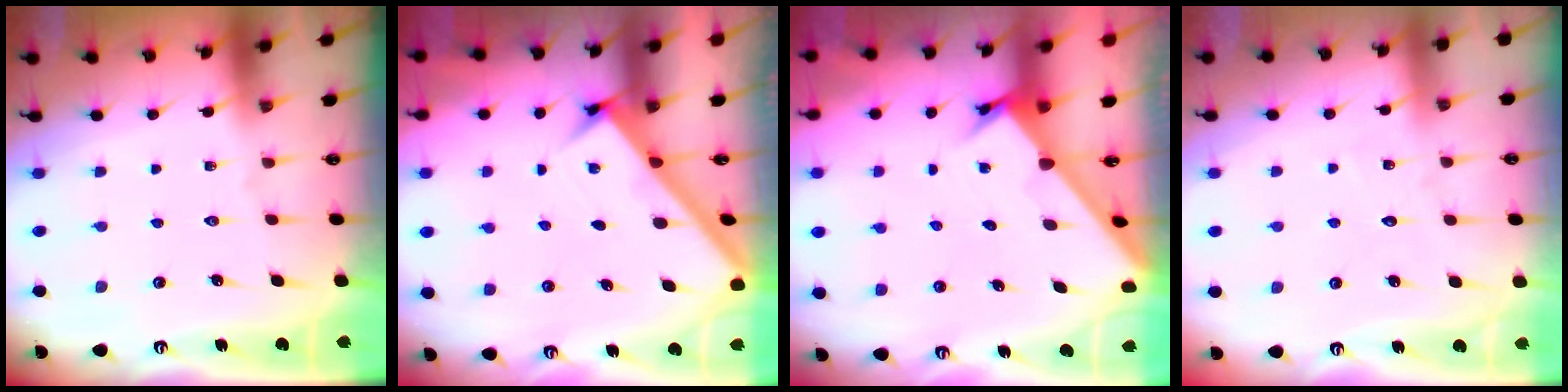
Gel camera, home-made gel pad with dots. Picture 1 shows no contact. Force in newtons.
{"total": 2.6, "press": 2.6, "slide": 0.3}
{"total": 2.1, "press": 2.1, "slide": 0.2}
{"total": 3.4, "press": 3.4, "slide": 0.3}